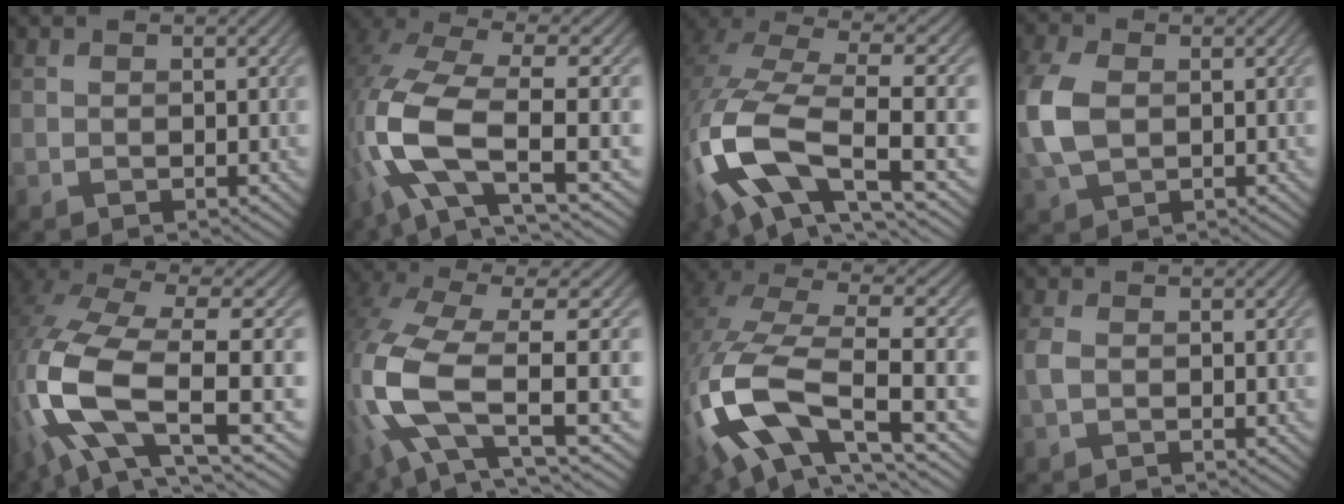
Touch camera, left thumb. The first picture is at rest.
{"total": 13.4, "force": [-2.5, 5.4, 12.0], "torque": [-0.278, -0.013, -0.054]}
{"total": 17.3, "force": [-5.0, 7.8, 14.6], "torque": [-0.356, -0.031, -0.065]}
{"total": 7.4, "force": [0.2, 4.8, 5.7], "torque": [-0.167, 0.000, 0.002]}
{"total": 14.9, "force": [-2.9, 6.1, 13.2], "torque": [-0.310, -0.012, -0.056]}
{"total": 13.8, "force": [-1.3, 5.8, 12.4], "torque": [-0.304, -0.019, -0.020]}
{"total": 17.5, "force": [-5.0, 8.0, 14.8], "torque": [-0.356, -0.030, -0.066]}
{"total": 1.7, "force": [-0.3, 1.1, 1.3], "torque": [-0.036, 0.002, -0.010]}